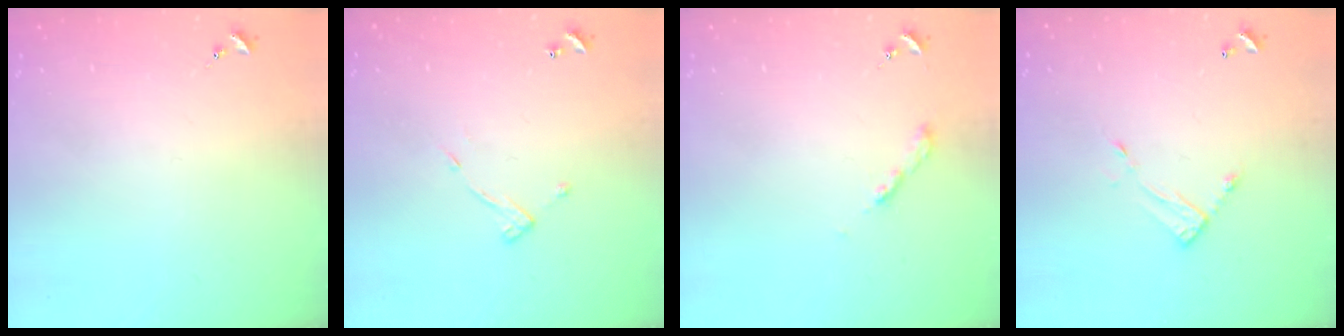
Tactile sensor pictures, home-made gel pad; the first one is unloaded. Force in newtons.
{"total": 7.2, "press": 7.2, "slide": 0.5}
{"total": 3.1, "press": 3.1, "slide": 0.2}
{"total": 7.1, "press": 7.1, "slide": 0.5}